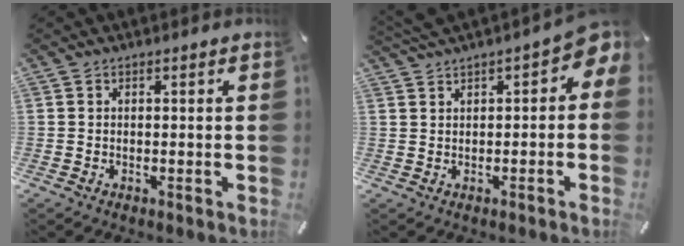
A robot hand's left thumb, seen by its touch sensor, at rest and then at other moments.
{"total": 5.2, "force": [2.0, 2.8, 3.9], "torque": [-0.051, -0.012, 0.034]}